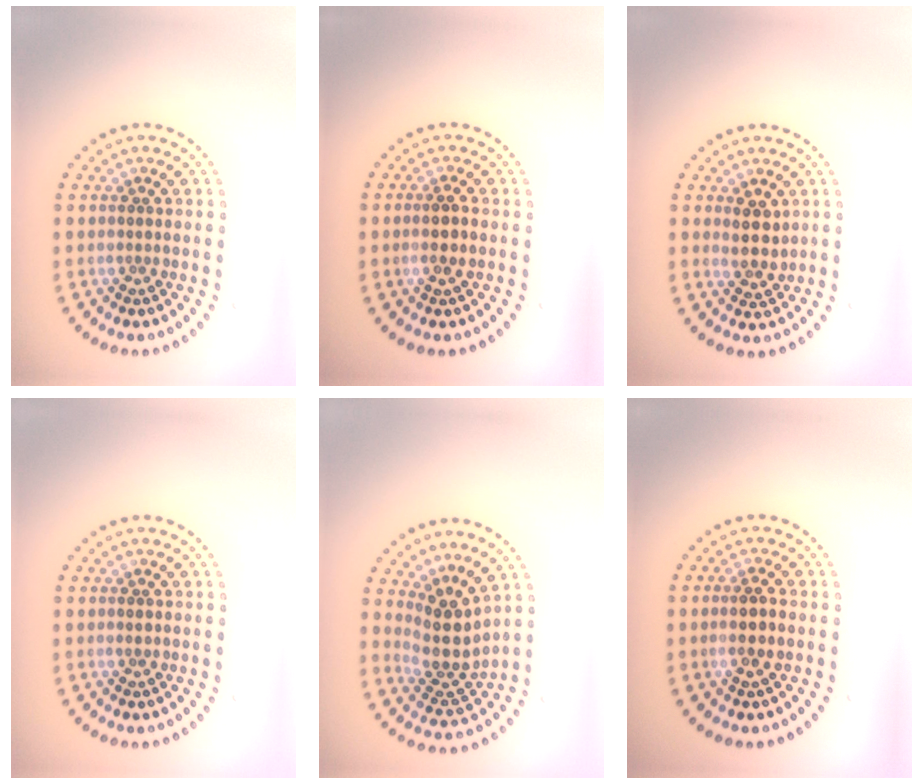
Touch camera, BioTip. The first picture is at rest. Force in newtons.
{"total": 1.5, "press": 1.3, "slide": 0.7}
{"total": 2.4, "press": 2.1, "slide": 1.0}
{"total": 0.7, "press": 0.7, "slide": 0.1}
{"total": 3.9, "press": 2.9, "slide": 2.6}
{"total": 1.5, "press": 1.3, "slide": 0.6}